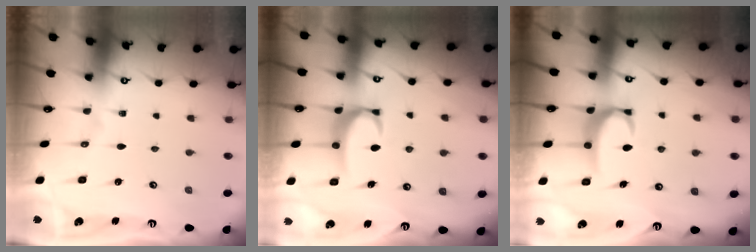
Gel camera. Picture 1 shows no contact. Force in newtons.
{"total": 3.4, "press": 3.3, "slide": 0.4}
{"total": 3.6, "press": 3.5, "slide": 0.4}